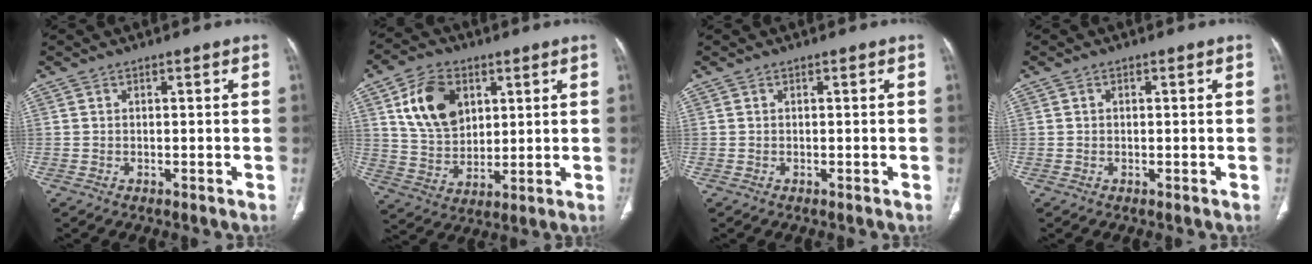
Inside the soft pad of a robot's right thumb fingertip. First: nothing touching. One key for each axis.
{"total": 13.0, "fx": 4.9, "fy": 8.9, "fz": 8.1, "tx": -0.120, "ty": -0.015, "tz": 0.098}
{"total": 0.0}
{"total": 0.0}